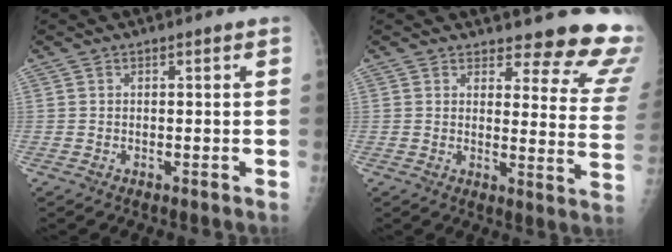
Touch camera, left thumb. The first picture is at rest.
{"total": 16.6, "force": [15.2, 4.5, 5.0], "torque": [-0.006, -0.138, 0.147]}